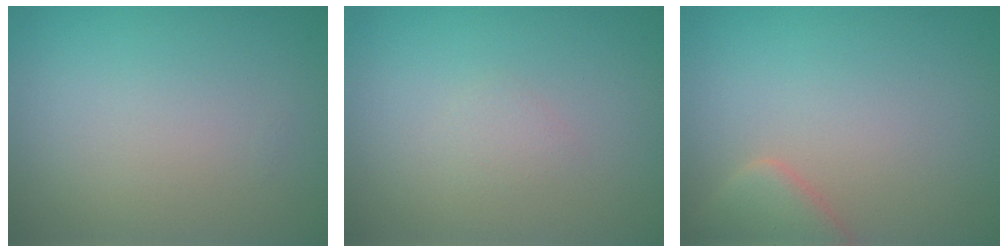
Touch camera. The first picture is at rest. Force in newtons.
{"total": 0.7, "press": 0.7, "slide": 0.0}
{"total": 3.0, "press": 3.0, "slide": 0.3}